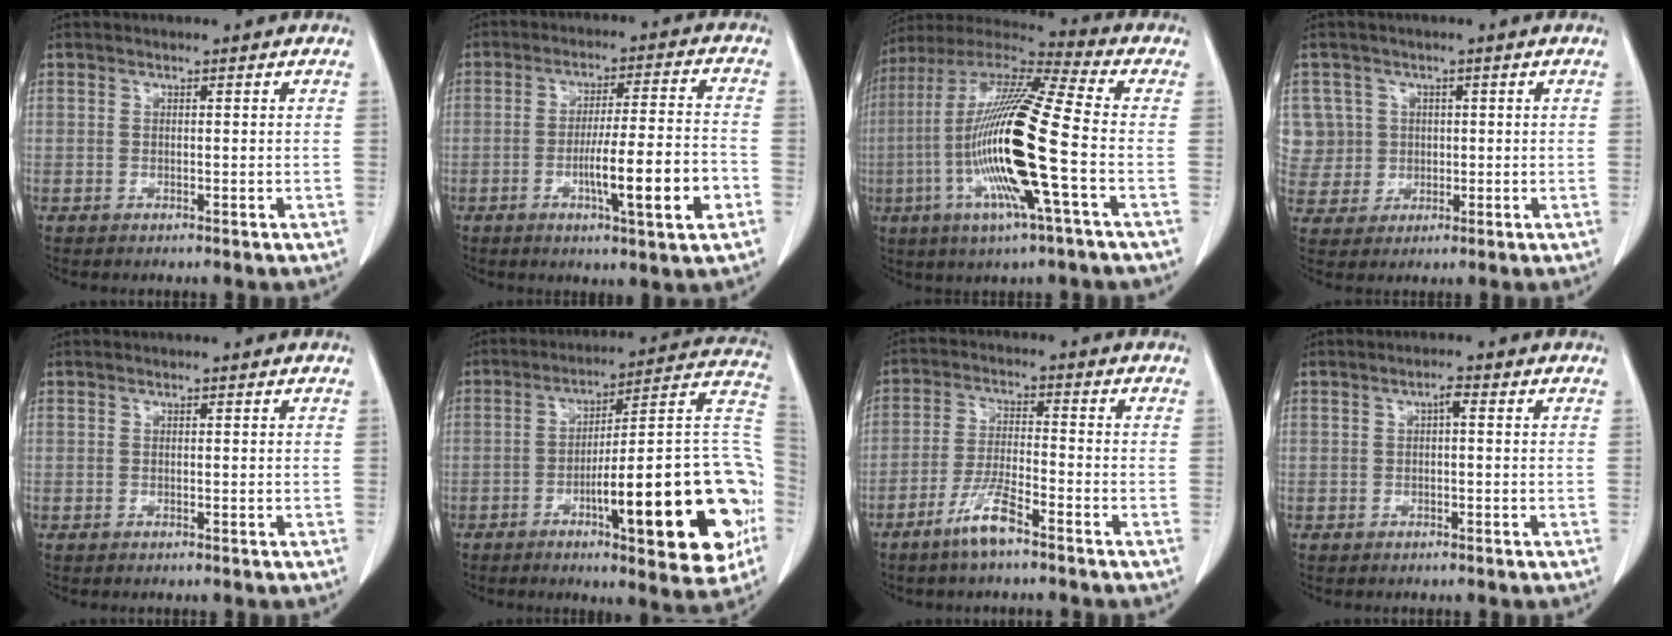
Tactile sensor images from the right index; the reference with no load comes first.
{"total": 11.6, "force": [-3.9, 0.4, 10.9], "torque": [-0.174, -0.002, -0.061]}
{"total": 20.2, "force": [-4.2, 0.7, 19.8], "torque": [-0.407, -0.015, -0.090]}
{"total": 7.6, "force": [1.6, 7.4, 0.0], "torque": [-0.003, 0.031, 0.046]}
{"total": 0.0}
{"total": 25.4, "force": [-7.3, 4.1, 24.0], "torque": [-0.248, 0.020, -0.092]}
{"total": 6.5, "force": [-4.5, 0.6, 4.7], "torque": [-0.098, -0.008, -0.088]}
{"total": 1.3, "force": [0.2, 0.3, 1.3], "torque": [-0.020, 0.005, 0.002]}